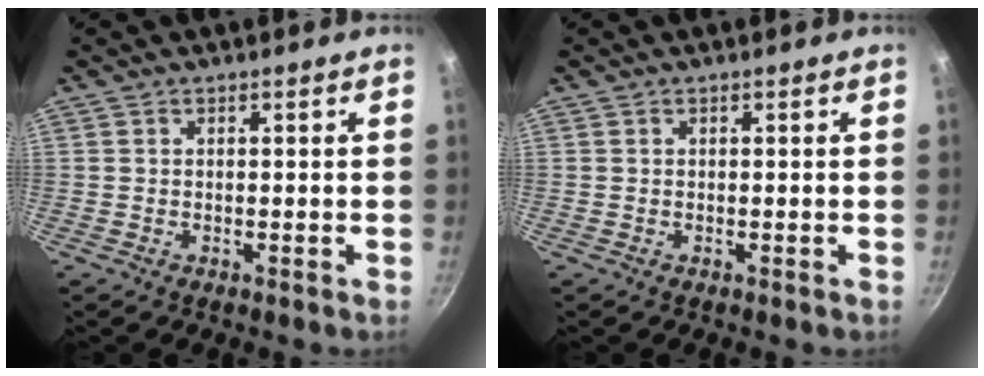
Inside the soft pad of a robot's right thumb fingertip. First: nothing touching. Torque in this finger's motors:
{"motor_torque": [-0.03, 0.03, -0.11, 0.11, 0.00]}